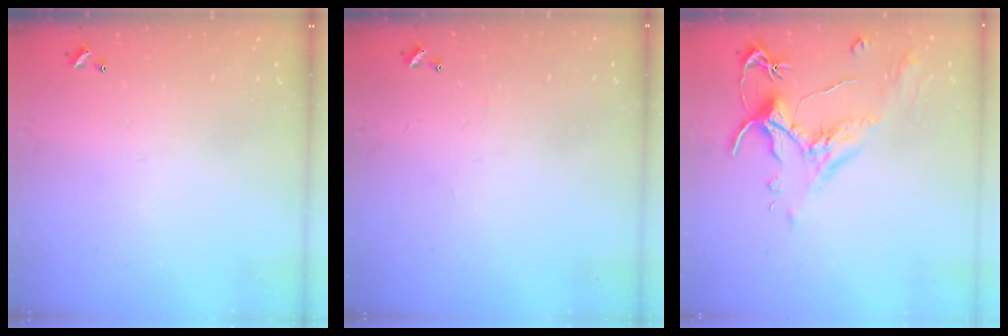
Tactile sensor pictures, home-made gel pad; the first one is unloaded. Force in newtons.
{"total": 2.2, "press": 2.2, "slide": 0.4}
{"total": 1.8, "press": 1.2, "slide": 1.3}